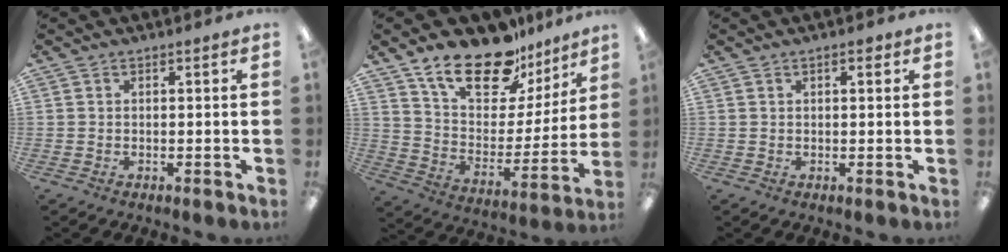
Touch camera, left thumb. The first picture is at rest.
{"total": 20.4, "force": [15.4, 9.2, 9.7], "torque": [-0.167, -0.097, 0.271]}
{"total": 1.9, "force": [0.9, 0.7, 1.5], "torque": [-0.015, -0.003, 0.011]}